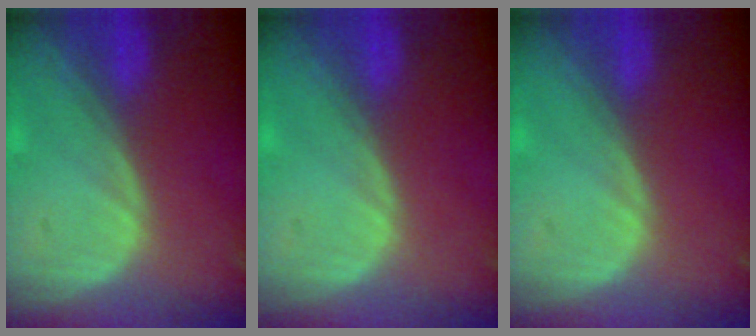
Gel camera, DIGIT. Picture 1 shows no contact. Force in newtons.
{"total": 0.0}
{"total": 0.0}